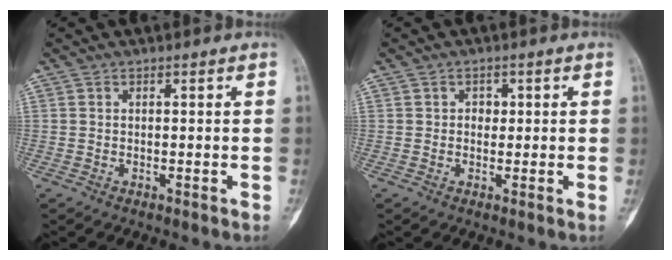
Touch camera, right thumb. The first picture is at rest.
{"total": 1.7, "force": [0.3, 1.4, 0.9], "torque": [-0.003, 0.002, 0.000]}